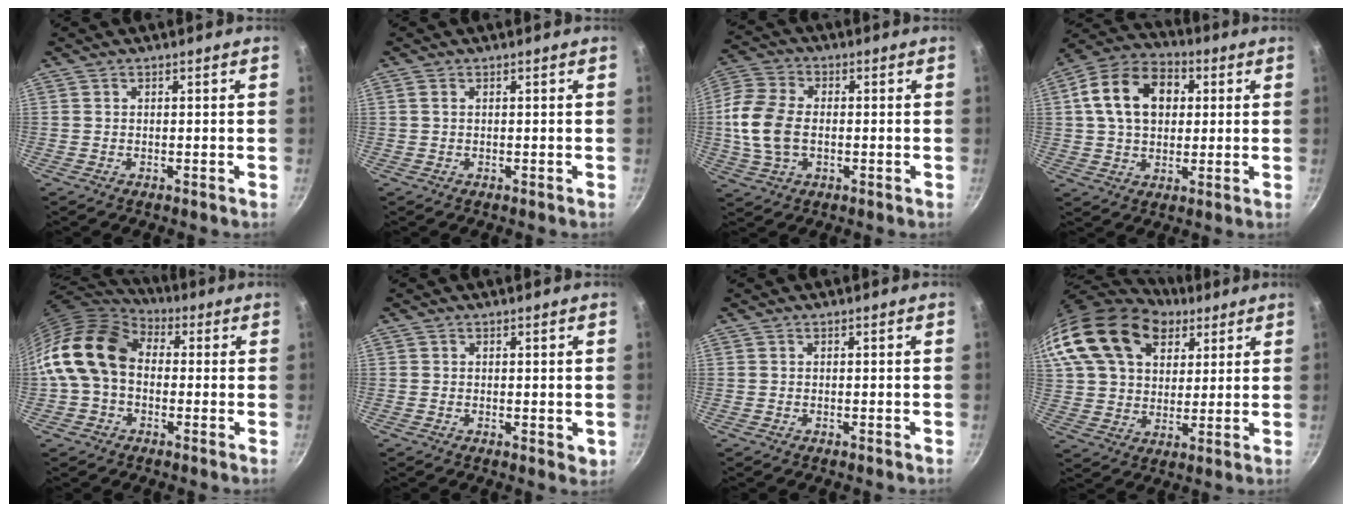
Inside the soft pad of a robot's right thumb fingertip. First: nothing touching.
{"total": 0.7, "force": [0.2, 0.5, 0.5], "torque": [-0.011, 0.002, 0.003]}
{"total": 11.7, "force": [-0.7, 7.7, 8.8], "torque": [-0.176, 0.016, -0.023]}
{"total": 15.1, "force": [3.2, 10.8, 10.0], "torque": [-0.148, 0.020, 0.040]}
{"total": 16.3, "force": [0.7, 11.9, 11.2], "torque": [-0.191, 0.034, -0.005]}
{"total": 1.7, "force": [0.3, 1.1, 1.3], "torque": [-0.015, -0.002, 0.003]}
{"total": 0.0}
{"total": 22.3, "force": [11.3, 15.0, 12.1], "torque": [-0.222, -0.002, 0.206]}